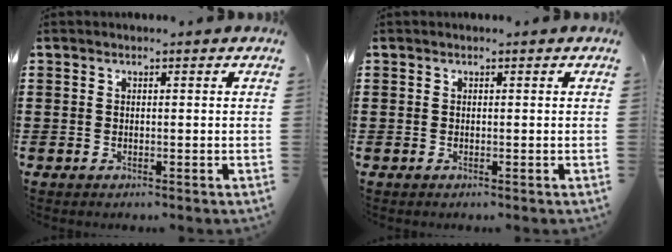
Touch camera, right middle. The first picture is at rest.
{"total": 0.0}